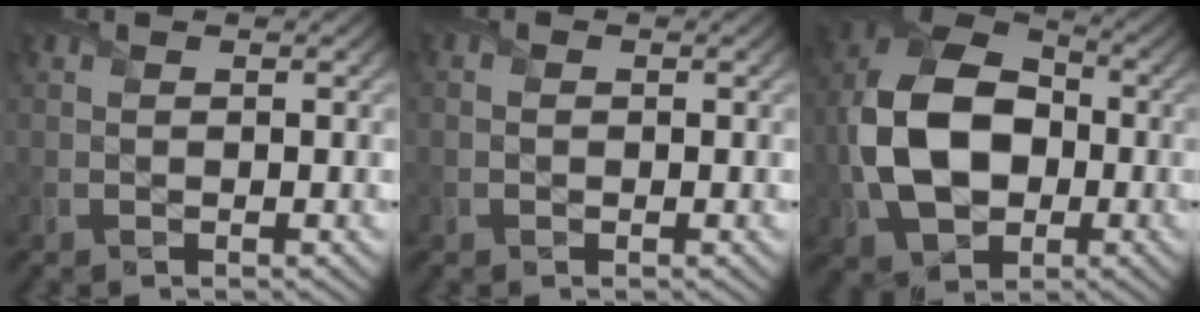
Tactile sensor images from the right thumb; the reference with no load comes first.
{"total": 0.7, "force": [-0.2, 0.6, 0.4], "torque": [-0.008, -0.003, -0.003]}
{"total": 14.6, "force": [-1.9, 10.2, 10.4], "torque": [-0.238, -0.008, -0.041]}